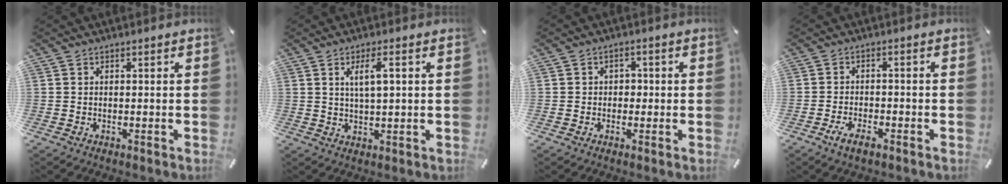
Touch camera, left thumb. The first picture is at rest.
{"total": 5.6, "force": [1.8, 1.3, 5.1], "torque": [-0.103, -0.004, 0.025]}
{"total": 2.2, "force": [-0.5, 2.0, 0.8], "torque": [-0.008, 0.006, -0.016]}
{"total": 4.0, "force": [-2.5, 1.6, 2.7], "torque": [-0.056, 0.007, -0.048]}